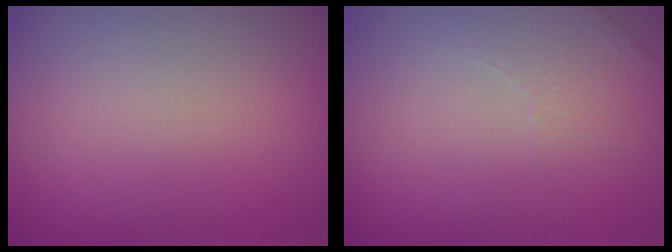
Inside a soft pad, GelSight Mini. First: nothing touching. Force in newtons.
{"total": 1.5, "press": 1.0, "slide": 1.1}